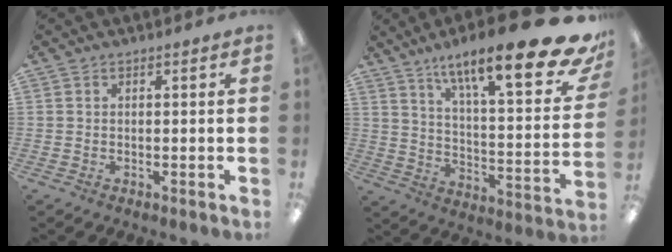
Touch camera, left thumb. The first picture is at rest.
{"total": 23.3, "force": [15.4, 5.2, 16.8], "torque": [-0.254, -0.103, 0.242]}